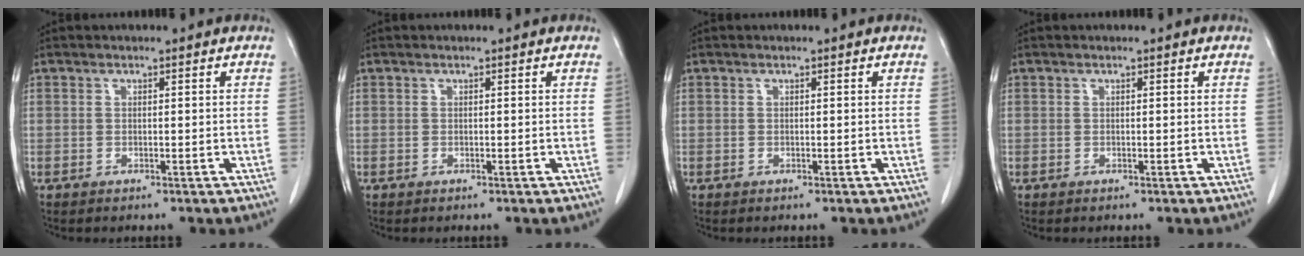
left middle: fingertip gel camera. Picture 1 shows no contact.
{"total": 0.0}
{"total": 0.0}
{"total": 0.0}